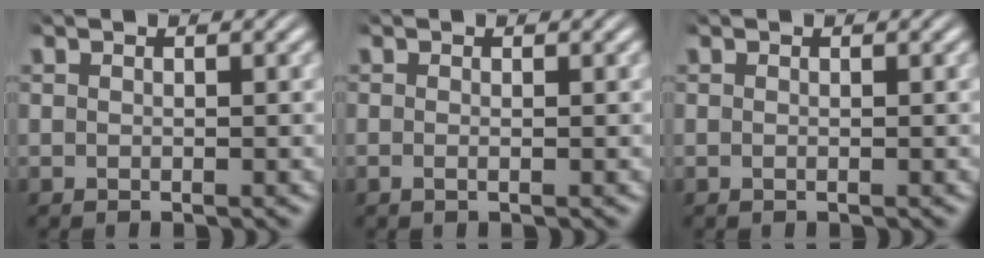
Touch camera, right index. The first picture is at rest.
{"total": 0.6, "force": [-0.4, 0.3, 0.4], "torque": [-0.013, -0.005, -0.006]}
{"total": 0.0}